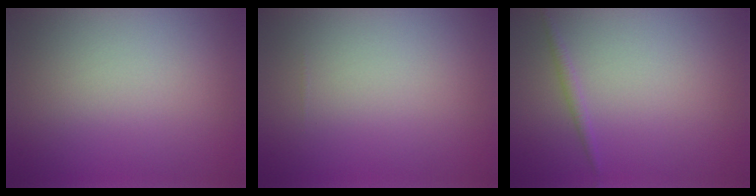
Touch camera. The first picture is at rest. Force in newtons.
{"total": 0.0}
{"total": 0.9, "press": 0.9, "slide": 0.0}